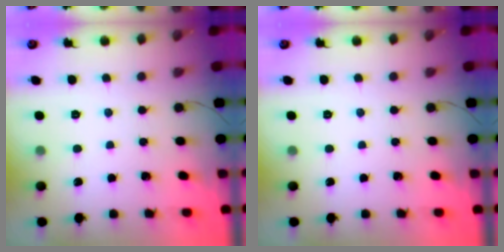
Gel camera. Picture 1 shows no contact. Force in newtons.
{"total": 0.0}